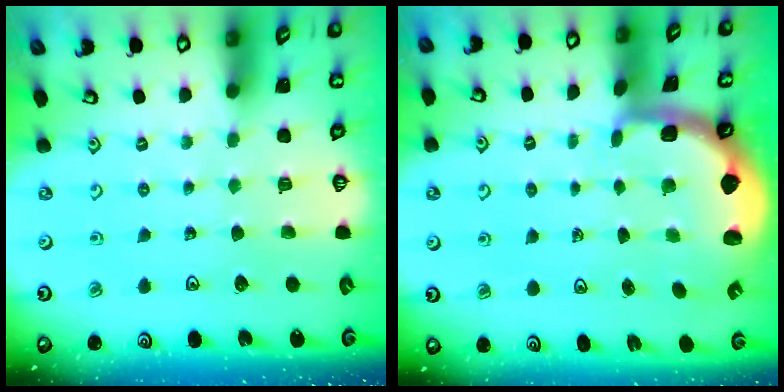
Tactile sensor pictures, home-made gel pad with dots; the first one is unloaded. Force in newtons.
{"total": 2.4, "press": 2.1, "slide": 1.2}